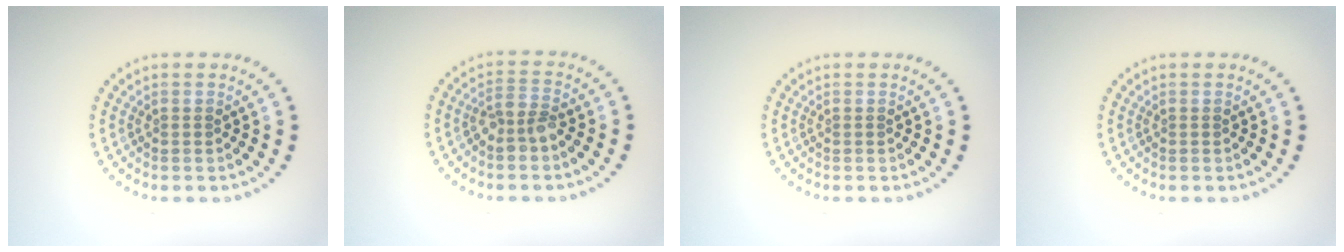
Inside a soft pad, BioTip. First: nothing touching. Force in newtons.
{"total": 2.3, "press": 2.0, "slide": 1.0}
{"total": 0.0}
{"total": 0.0}